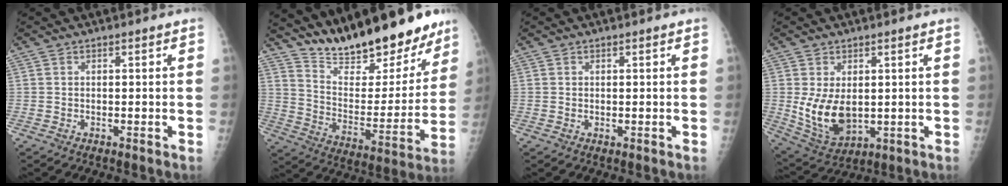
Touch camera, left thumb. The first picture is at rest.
{"total": 24.2, "force": [20.1, 7.7, 11.0], "torque": [-0.131, -0.112, 0.308]}
{"total": 0.8, "force": [0.4, 0.3, 0.6], "torque": [-0.007, -0.001, 0.007]}
{"total": 9.7, "force": [0.4, 6.0, 7.6], "torque": [-0.126, -0.022, 0.027]}